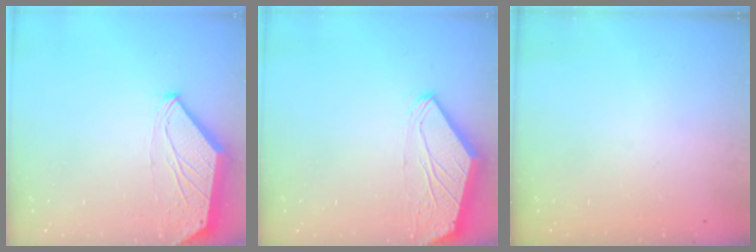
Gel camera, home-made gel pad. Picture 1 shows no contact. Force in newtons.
{"total": 0.0}
{"total": 0.0}